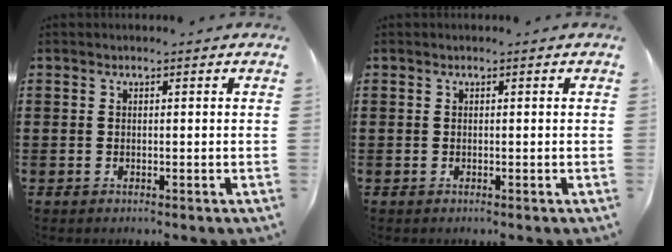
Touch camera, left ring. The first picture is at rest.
{"total": 0.0}